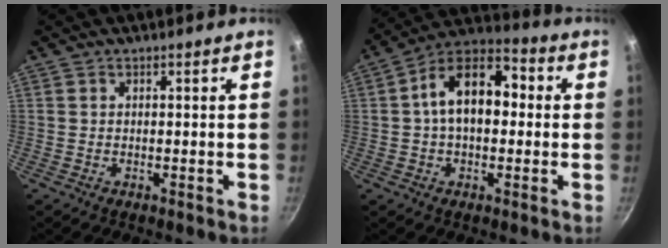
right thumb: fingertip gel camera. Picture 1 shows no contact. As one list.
[{"total": 13.9, "force": [1.3, 8.4, 11.0], "torque": [-0.162, 0.037, 0.006]}]